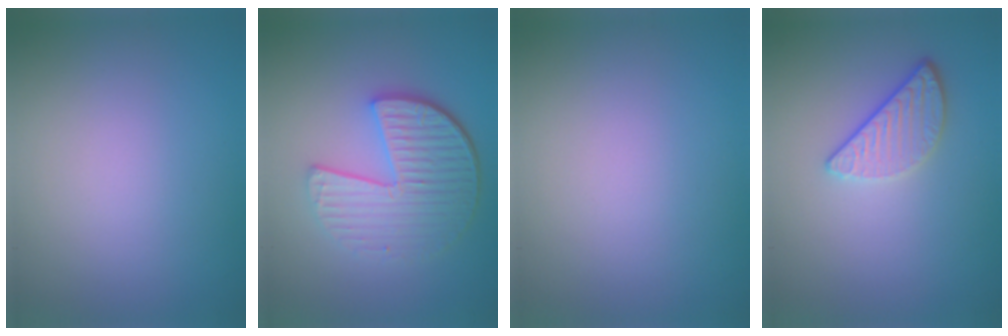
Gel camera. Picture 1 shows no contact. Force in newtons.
{"total": 5.6, "press": 4.2, "slide": 3.8}
{"total": 0.0}
{"total": 2.6, "press": 2.3, "slide": 1.3}